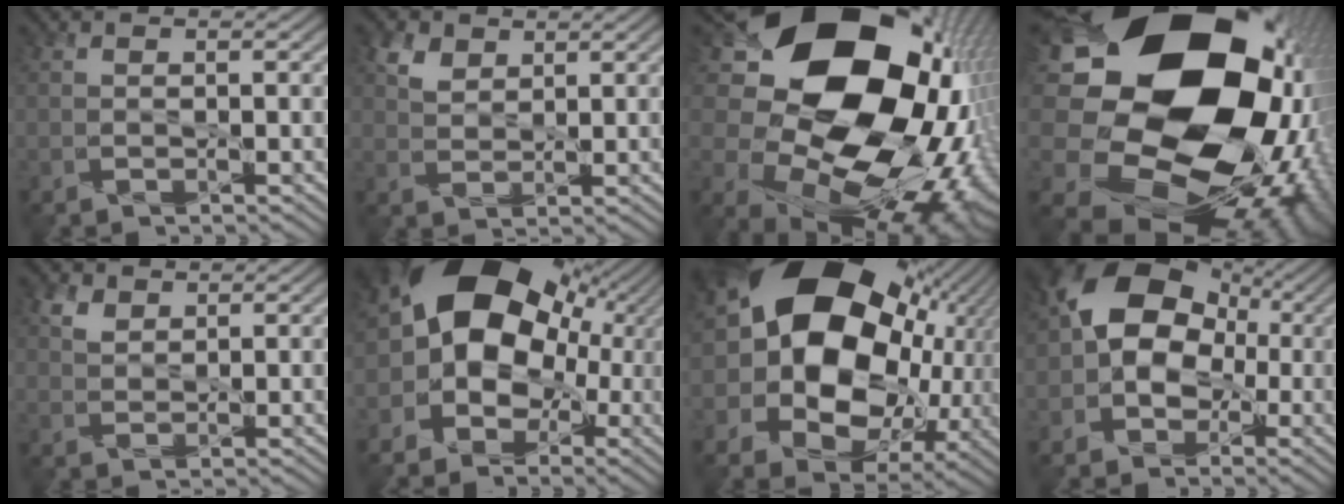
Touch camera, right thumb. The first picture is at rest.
{"total": 3.1, "force": [2.4, 1.8, 0.8], "torque": [-0.028, 0.007, 0.046]}
{"total": 22.3, "force": [5.0, 17.3, 13.2], "torque": [-0.268, -0.026, 0.123]}
{"total": 23.5, "force": [4.3, 19.5, 12.3], "torque": [-0.266, -0.047, 0.079]}
{"total": 2.2, "force": [1.8, 1.2, 0.5], "torque": [-0.018, 0.005, 0.034]}
{"total": 17.0, "force": [2.5, 13.1, 10.5], "torque": [-0.169, 0.028, 0.033]}
{"total": 21.1, "force": [3.7, 15.6, 13.8], "torque": [-0.259, -0.002, 0.083]}
{"total": 12.7, "force": [1.0, 9.9, 7.9], "torque": [-0.101, 0.028, -0.016]}